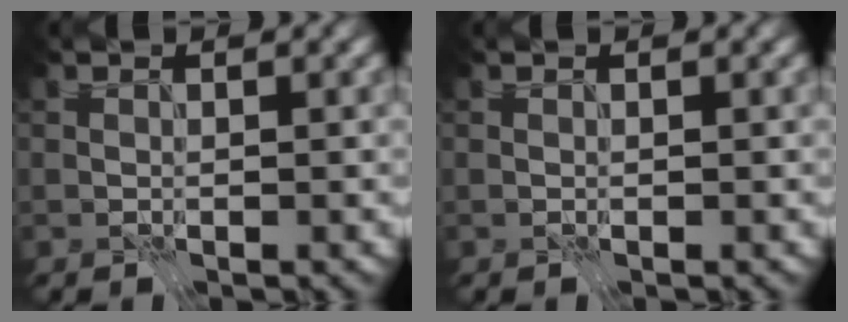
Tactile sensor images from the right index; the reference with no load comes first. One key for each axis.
{"total": 0.0}